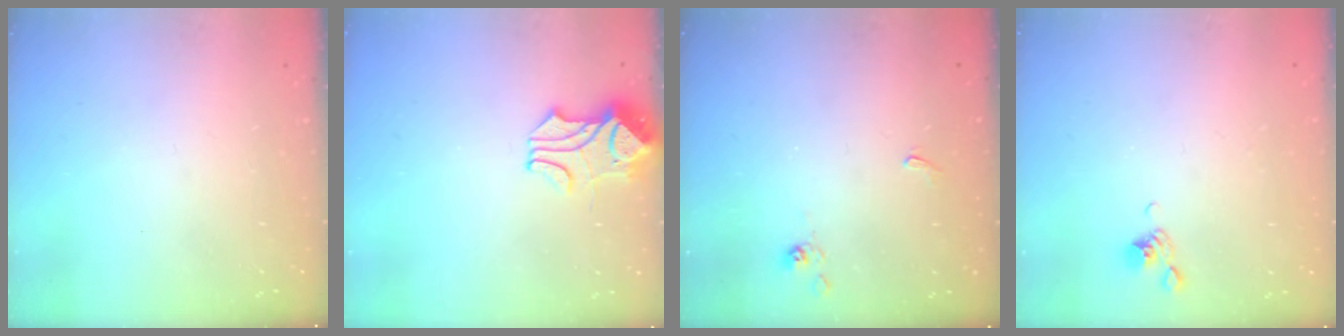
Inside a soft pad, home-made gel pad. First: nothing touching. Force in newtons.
{"total": 2.2, "press": 1.8, "slide": 1.2}
{"total": 2.6, "press": 2.6, "slide": 0.4}
{"total": 5.4, "press": 5.4, "slide": 0.3}